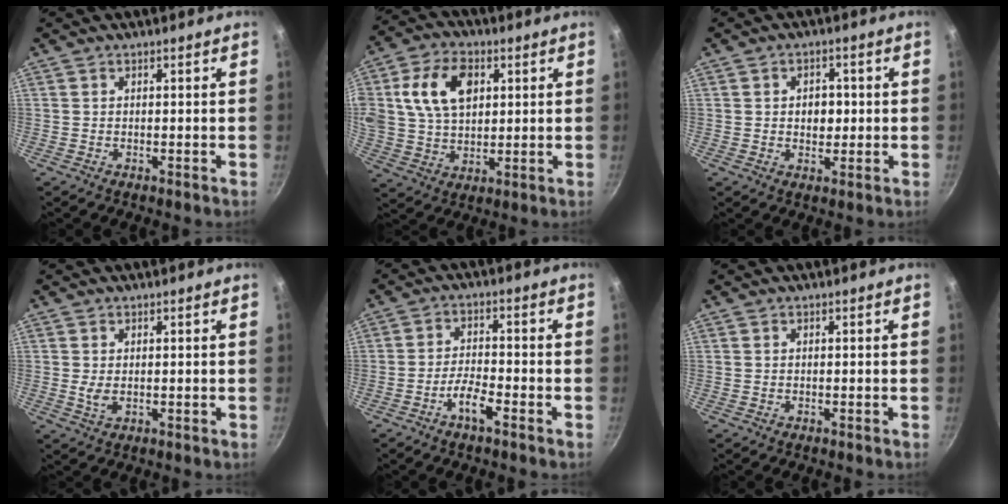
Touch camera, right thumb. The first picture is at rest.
{"total": 14.0, "force": [3.9, 9.6, 9.5], "torque": [-0.158, 0.004, 0.069]}
{"total": 4.4, "force": [0.2, 3.3, 2.9], "torque": [-0.022, -0.002, 0.002]}
{"total": 2.2, "force": [0.4, 1.2, 1.8], "torque": [-0.034, -0.006, 0.011]}
{"total": 4.8, "force": [-2.9, 1.2, 3.6], "torque": [-0.069, 0.022, -0.057]}
{"total": 0.0}